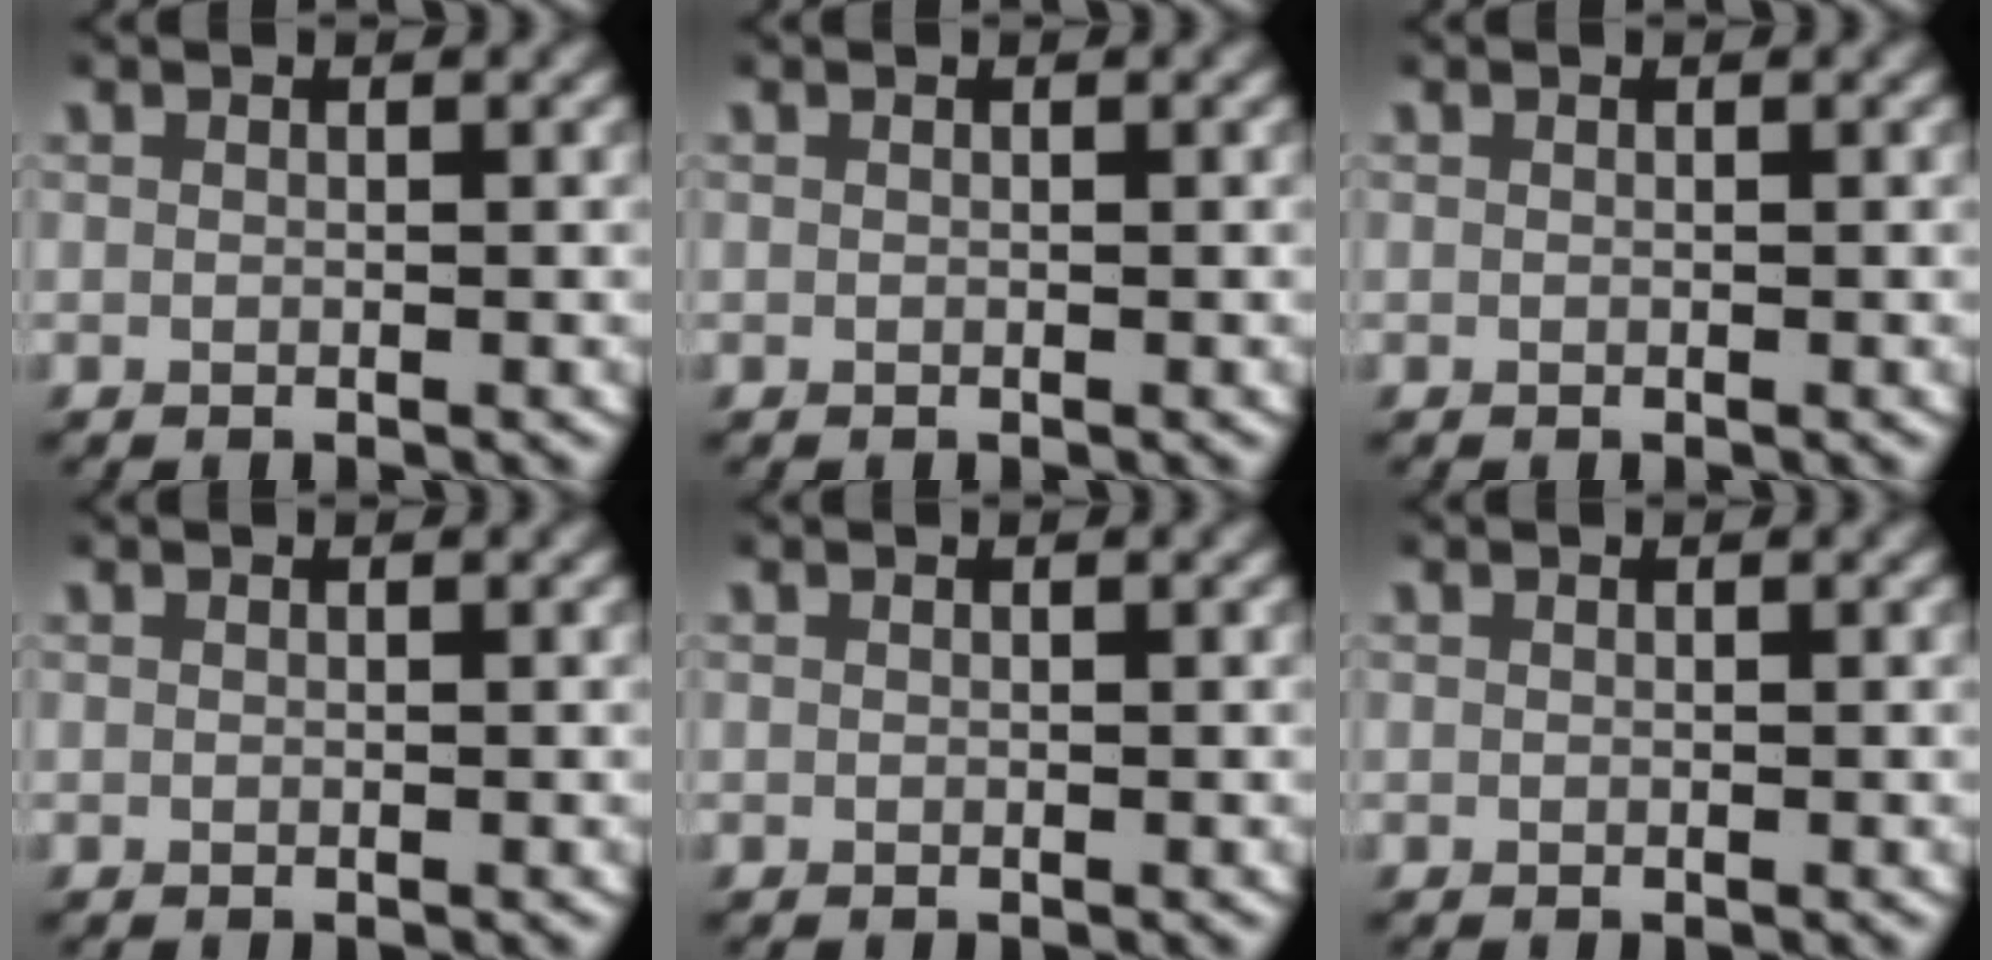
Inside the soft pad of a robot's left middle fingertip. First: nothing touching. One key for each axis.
{"total": 0.0}
{"total": 0.0}
{"total": 0.0}
{"total": 0.0}
{"total": 0.0}